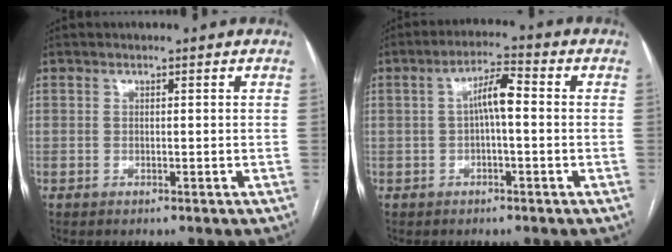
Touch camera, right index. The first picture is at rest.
{"total": 5.2, "force": [0.2, 1.1, 5.1], "torque": [-0.089, 0.020, 0.002]}